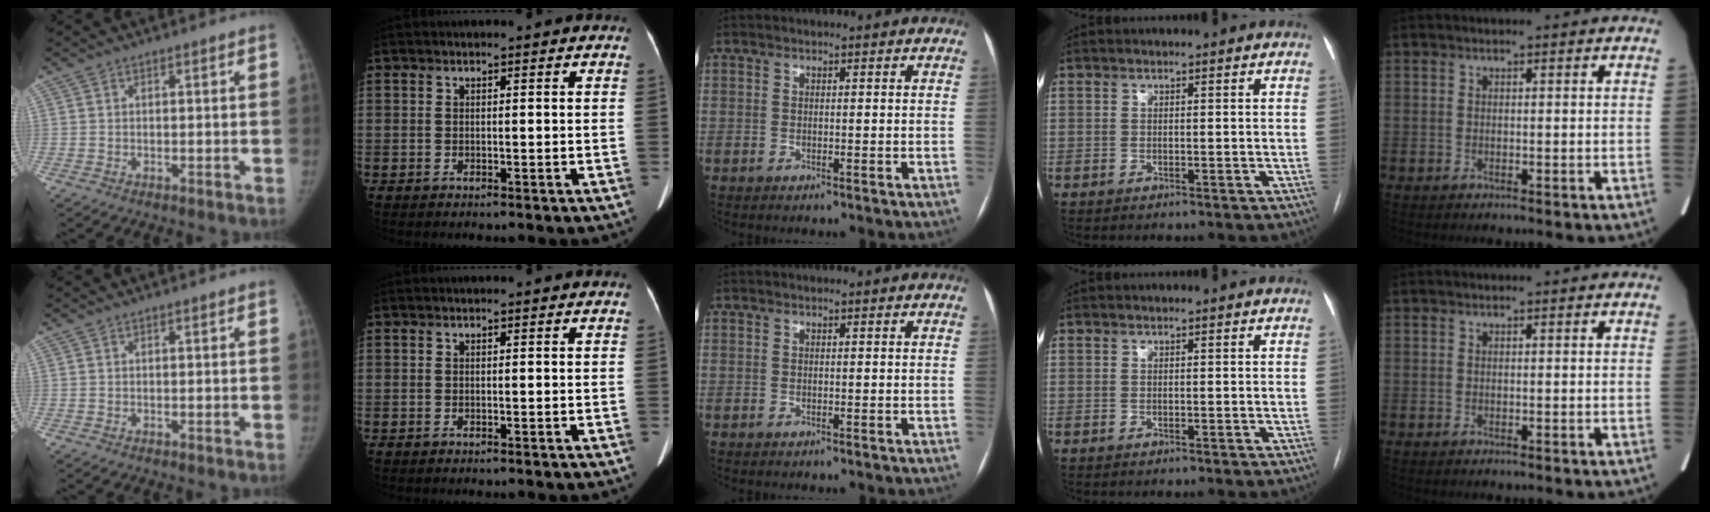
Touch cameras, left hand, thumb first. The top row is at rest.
{}